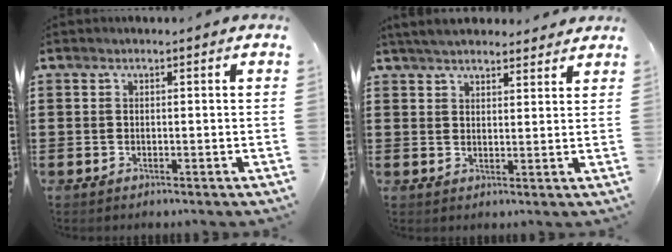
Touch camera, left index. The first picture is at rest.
{"total": 4.2, "force": [3.9, 0.9, 1.0], "torque": [-0.032, -0.005, 0.075]}